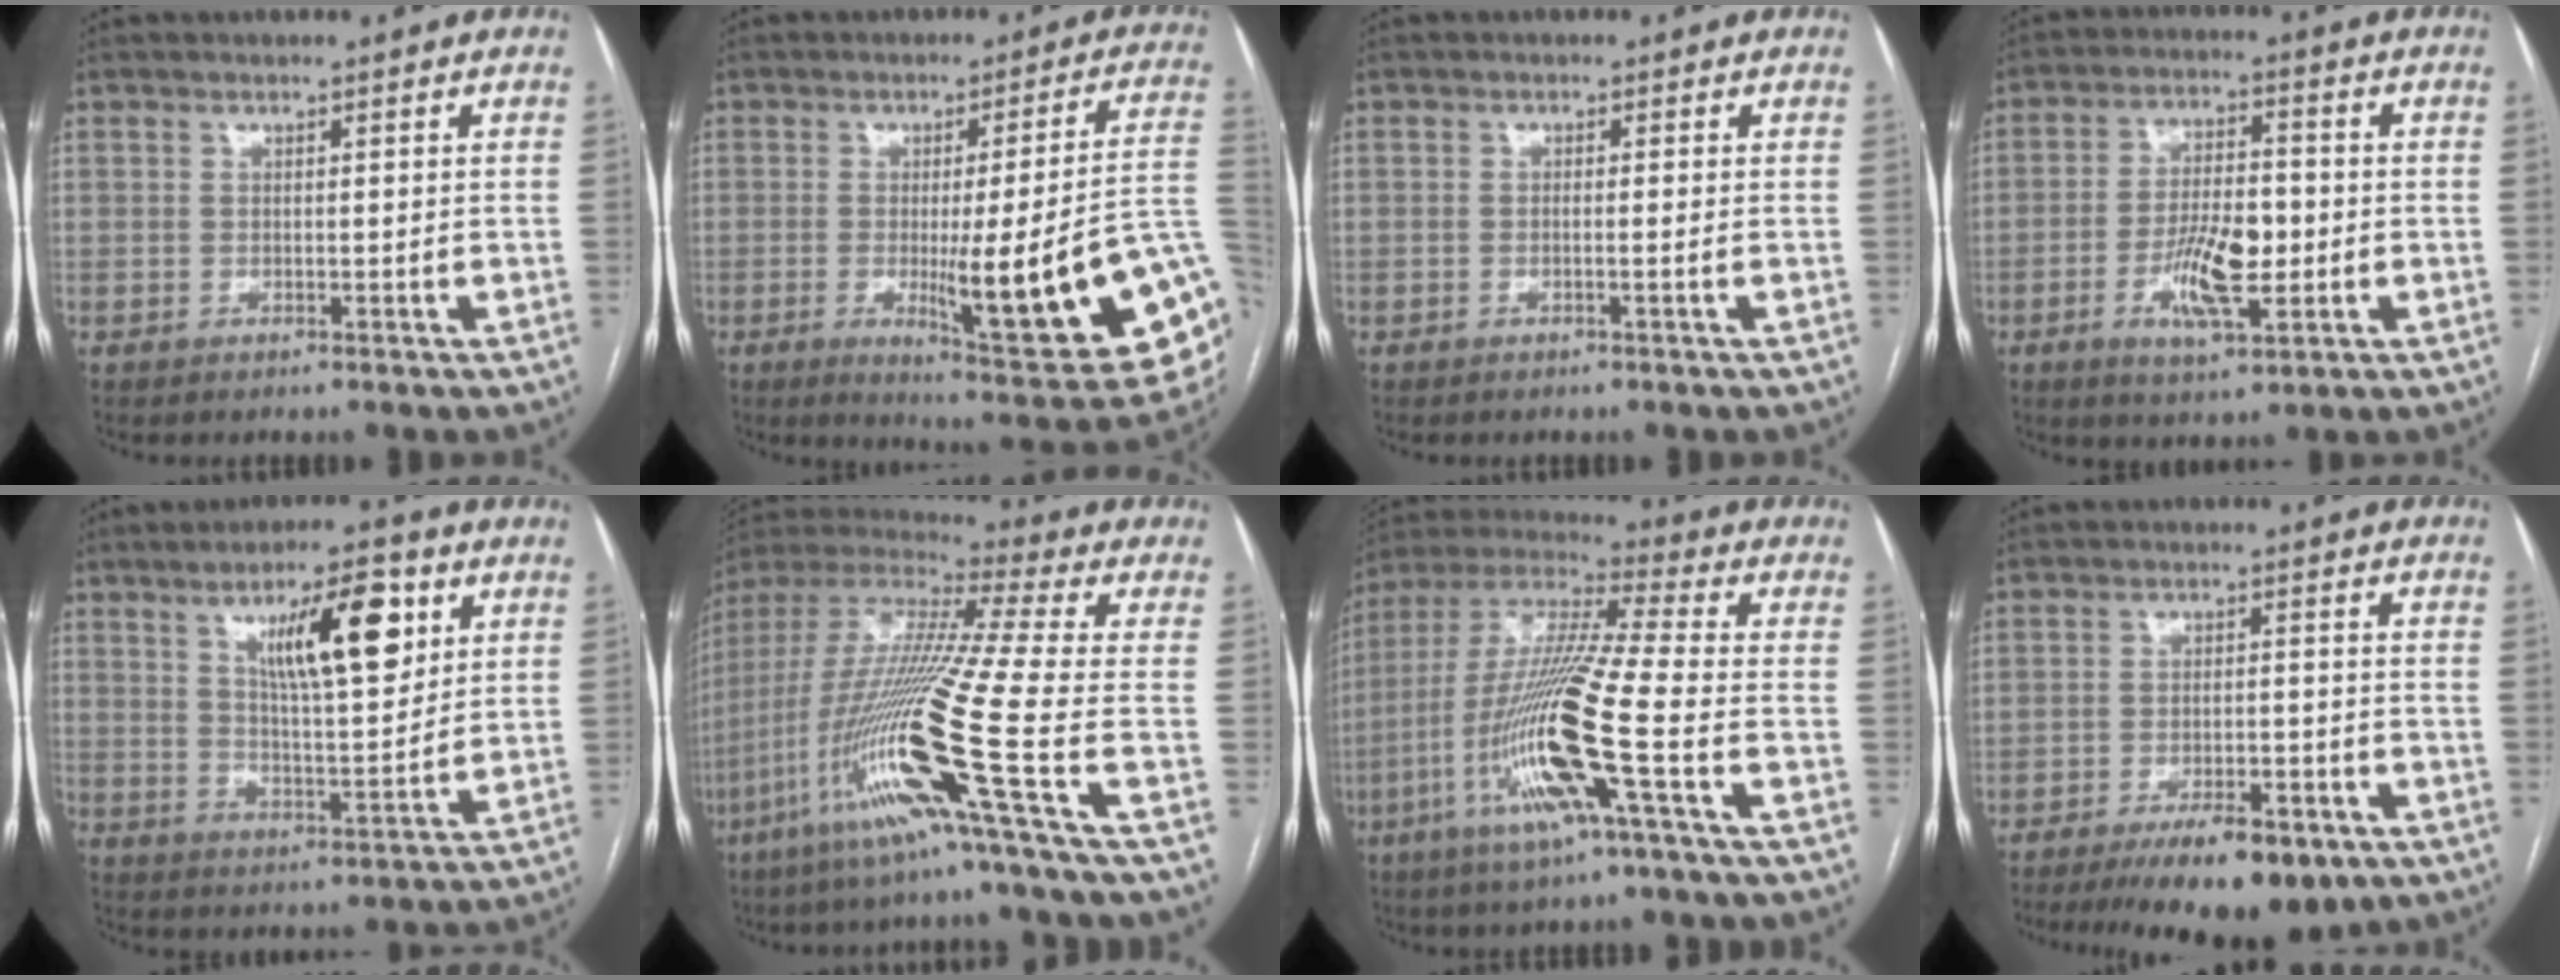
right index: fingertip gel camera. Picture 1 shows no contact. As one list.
[{"total": 22.5, "force": [-4.4, 2.1, 22.0], "torque": [-0.205, -0.007, -0.046]}, {"total": 0.8, "force": [-0.3, -0.2, 0.7], "torque": [-0.011, 0.004, -0.006]}, {"total": 9.5, "force": [-2.3, 3.2, 8.6], "torque": [-0.161, 0.004, -0.035]}, {"total": 12.2, "force": [5.2, 2.8, 10.7], "torque": [-0.175, 0.004, 0.087]}, {"total": 23.5, "force": [-8.9, -1.5, 21.7], "torque": [-0.446, -0.036, -0.177]}, {"total": 17.8, "force": [-6.1, -0.3, 16.8], "torque": [-0.345, -0.013, -0.124]}, {"total": 12.0, "force": [-8.2, 3.5, 8.0], "torque": [-0.117, -0.010, -0.126]}]